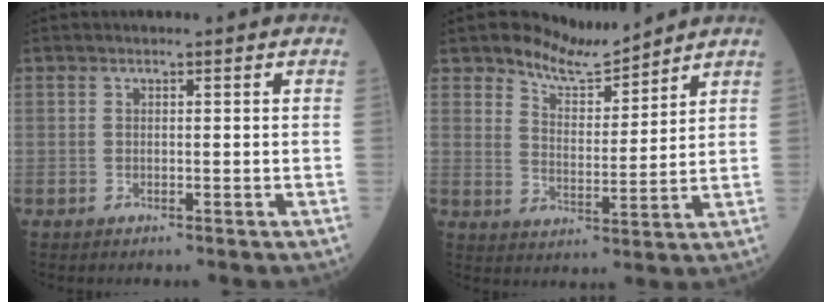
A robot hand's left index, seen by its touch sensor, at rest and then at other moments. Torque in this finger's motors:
{"motor_torque": [-0.08, -0.14, -0.70, -0.21]}